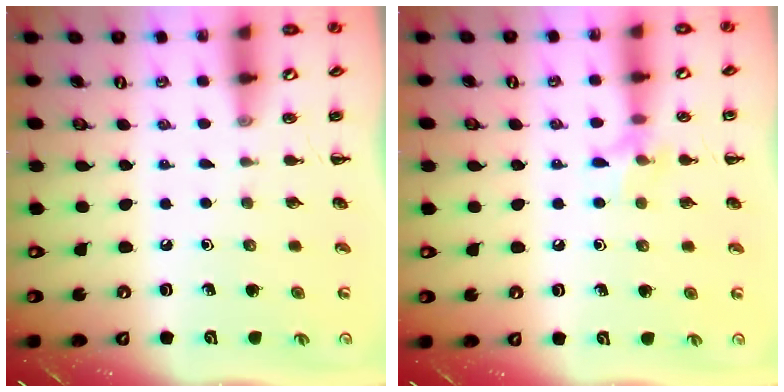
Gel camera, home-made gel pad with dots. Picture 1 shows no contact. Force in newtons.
{"total": 7.1, "press": 6.9, "slide": 1.8}